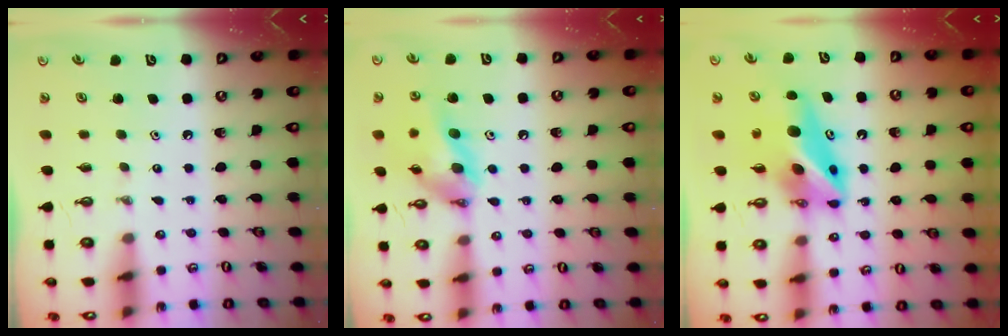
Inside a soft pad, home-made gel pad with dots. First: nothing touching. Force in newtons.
{"total": 15.0, "press": 14.1, "slide": 5.0}
{"total": 12.1, "press": 11.6, "slide": 3.3}